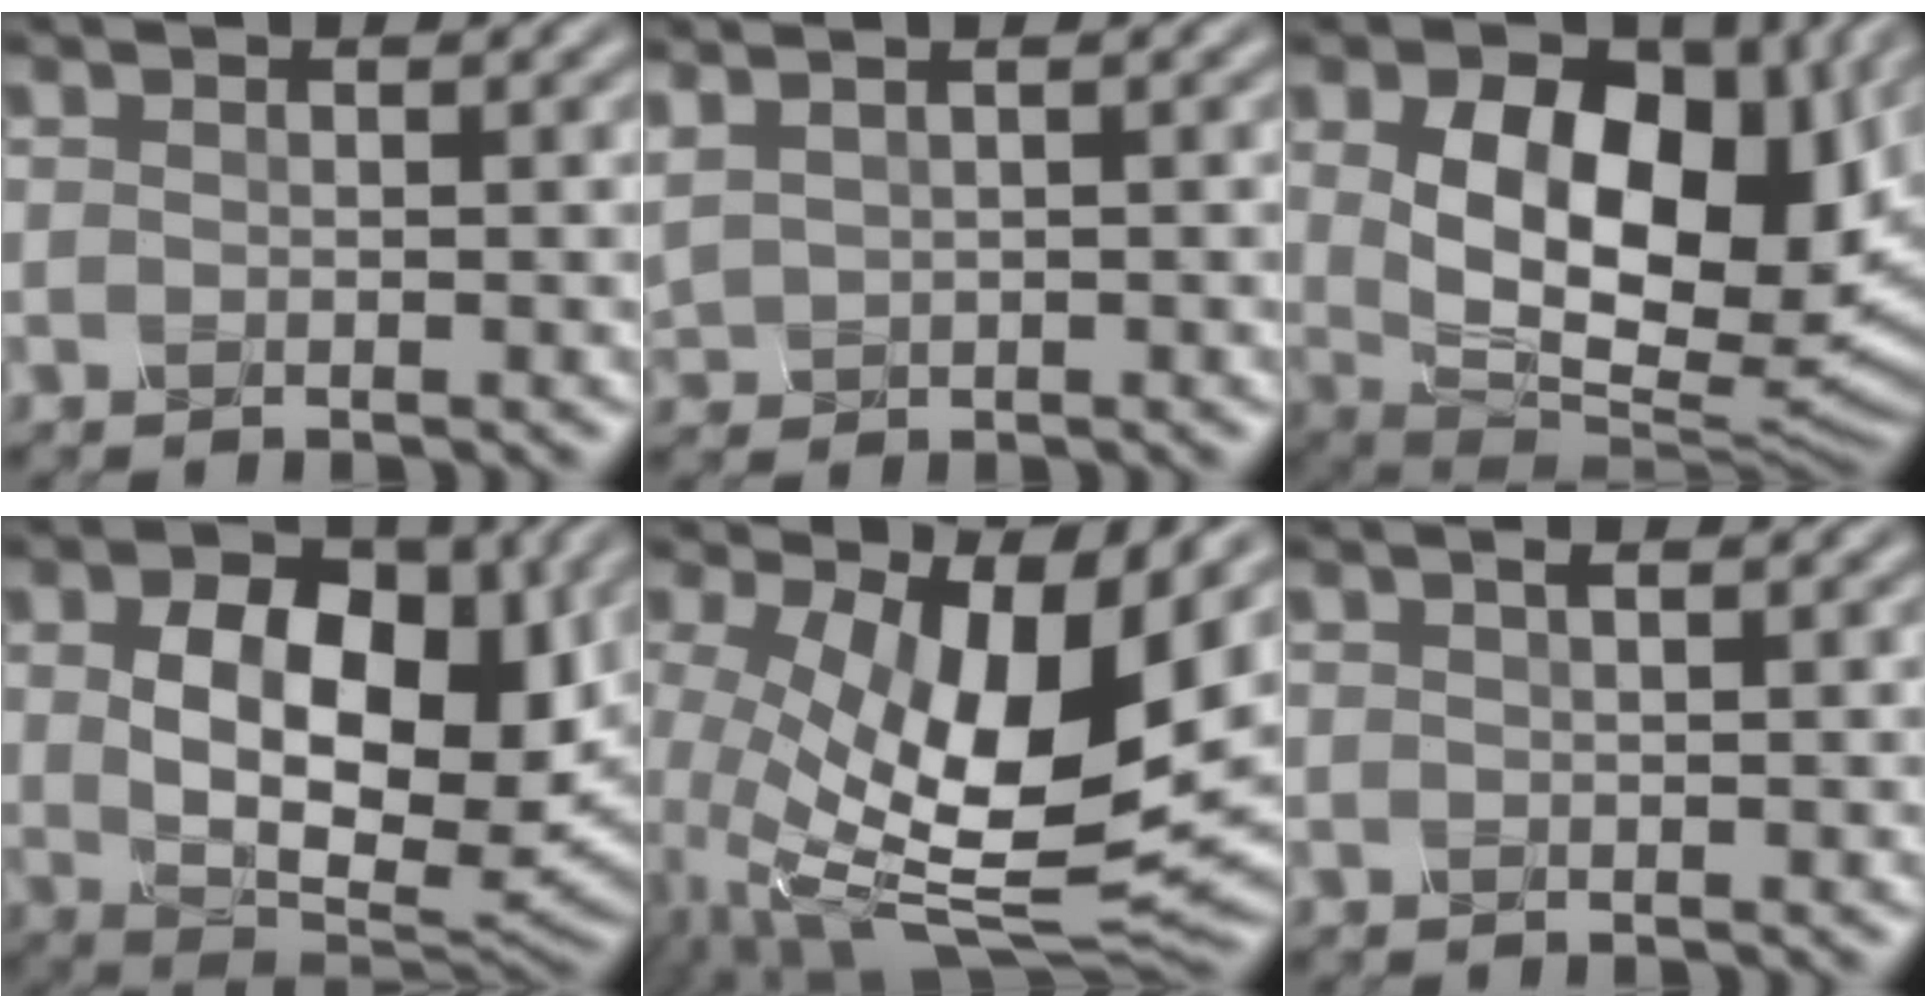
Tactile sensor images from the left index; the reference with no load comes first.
{"total": 2.4, "force": [1.7, 0.9, 1.4], "torque": [-0.052, 0.022, 0.036]}
{"total": 15.1, "force": [2.9, 8.9, 11.9], "torque": [-0.178, -0.007, 0.057]}
{"total": 11.9, "force": [2.1, 7.3, 9.1], "torque": [-0.160, -0.016, 0.045]}
{"total": 13.1, "force": [0.5, 5.4, 11.9], "torque": [-0.223, -0.020, 0.010]}
{"total": 2.1, "force": [0.9, 0.8, 1.7], "torque": [-0.008, 0.007, -0.009]}